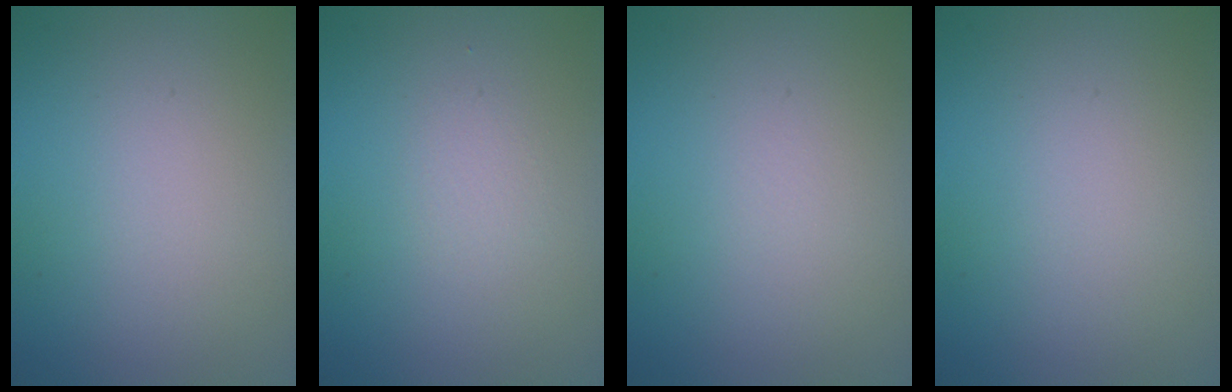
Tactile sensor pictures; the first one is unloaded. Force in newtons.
{"total": 0.8, "press": 0.8, "slide": 0.1}
{"total": 0.0}
{"total": 0.0}